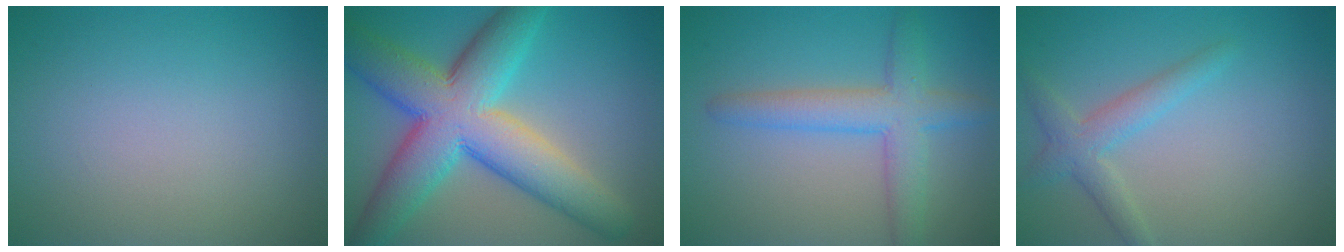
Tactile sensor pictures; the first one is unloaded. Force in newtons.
{"total": 11.6, "press": 11.6, "slide": 0.2}
{"total": 4.5, "press": 4.5, "slide": 0.2}
{"total": 2.7, "press": 2.7, "slide": 0.1}